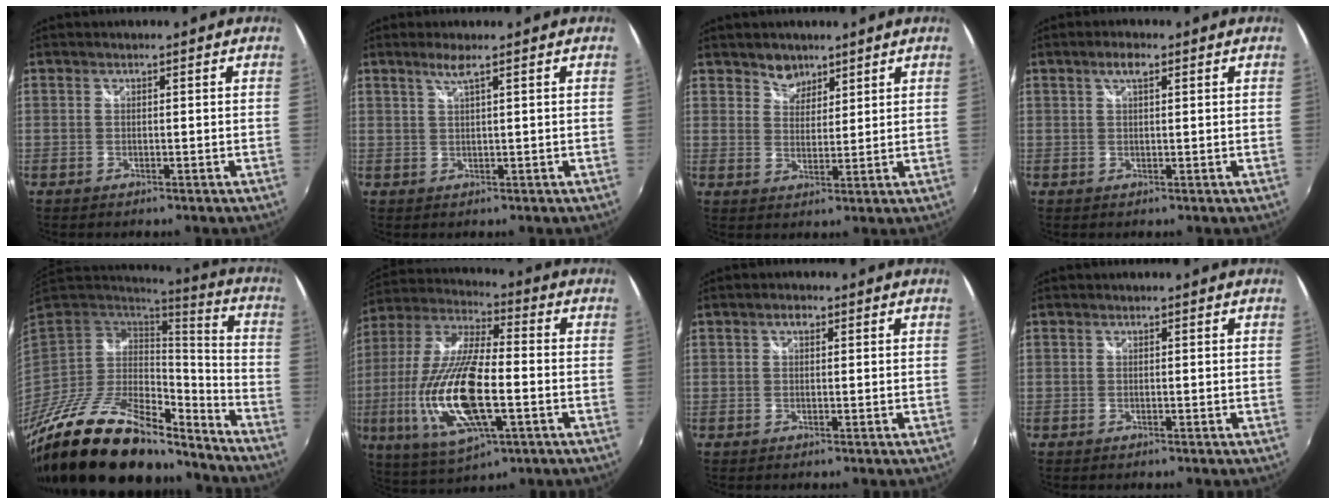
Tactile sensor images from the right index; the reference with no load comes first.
{"total": 2.1, "force": [1.3, -0.5, 1.6], "torque": [-0.032, -0.001, 0.027]}
{"total": 4.0, "force": [3.1, 2.5, 0.5], "torque": [0.001, 0.007, 0.053]}
{"total": 2.3, "force": [1.2, 0.7, 1.9], "torque": [-0.034, 0.007, 0.018]}
{"total": 27.2, "force": [-20.2, 10.0, 15.2], "torque": [-0.276, -0.015, -0.324]}
{"total": 20.8, "force": [-4.8, 7.1, 18.9], "torque": [-0.391, -0.024, -0.083]}
{"total": 1.4, "force": [0.6, 0.9, 1.0], "torque": [-0.016, 0.006, 0.008]}
{"total": 0.0}